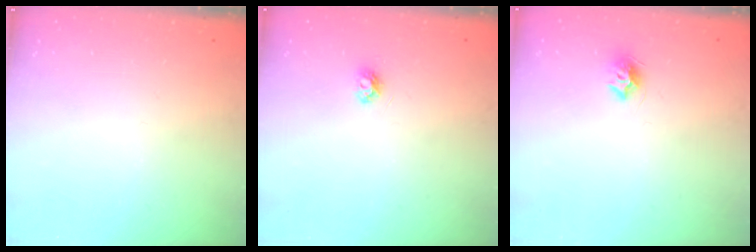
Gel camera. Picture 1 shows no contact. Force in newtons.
{"total": 3.8, "press": 3.8, "slide": 0.5}
{"total": 7.4, "press": 7.4, "slide": 0.0}